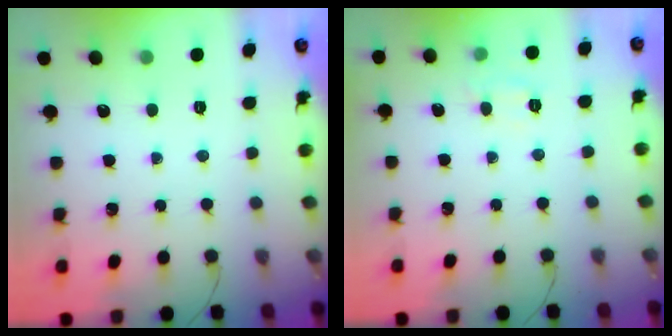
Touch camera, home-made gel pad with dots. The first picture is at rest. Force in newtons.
{"total": 6.6, "press": 6.3, "slide": 1.6}